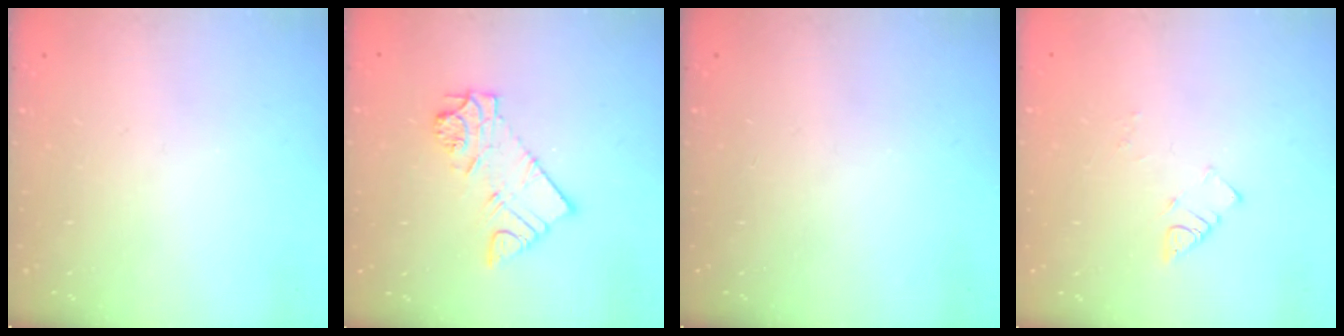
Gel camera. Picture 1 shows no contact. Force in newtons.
{"total": 10.0, "press": 10.0, "slide": 0.9}
{"total": 0.0}
{"total": 4.0, "press": 4.0, "slide": 0.4}